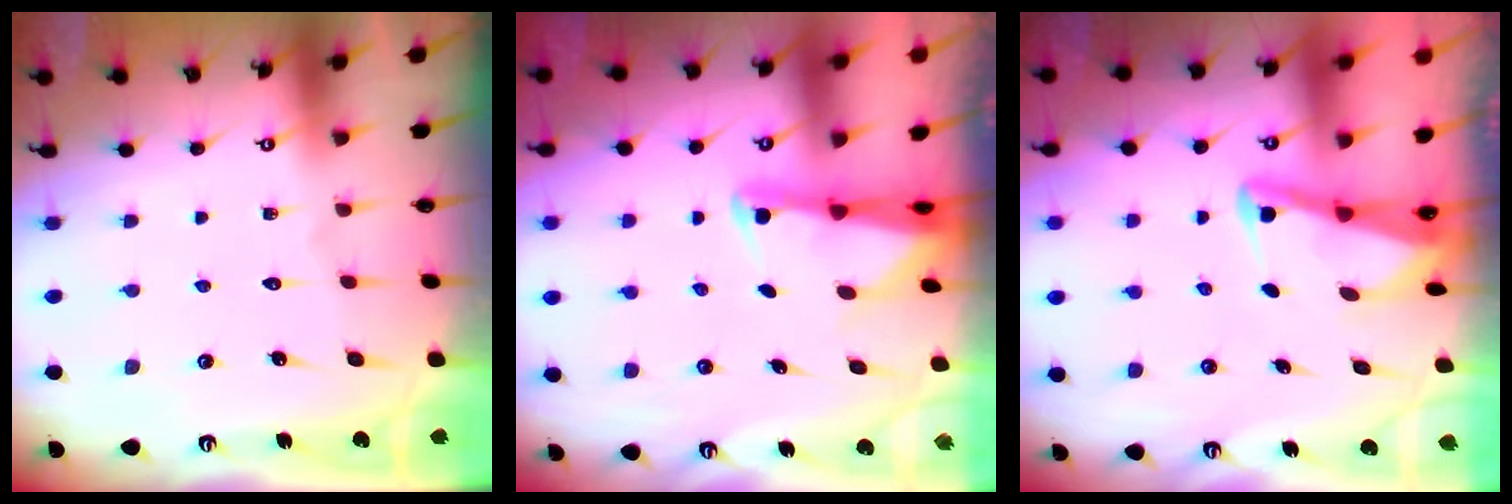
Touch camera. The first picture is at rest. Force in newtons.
{"total": 2.5, "press": 2.4, "slide": 0.5}
{"total": 3.2, "press": 3.2, "slide": 0.3}